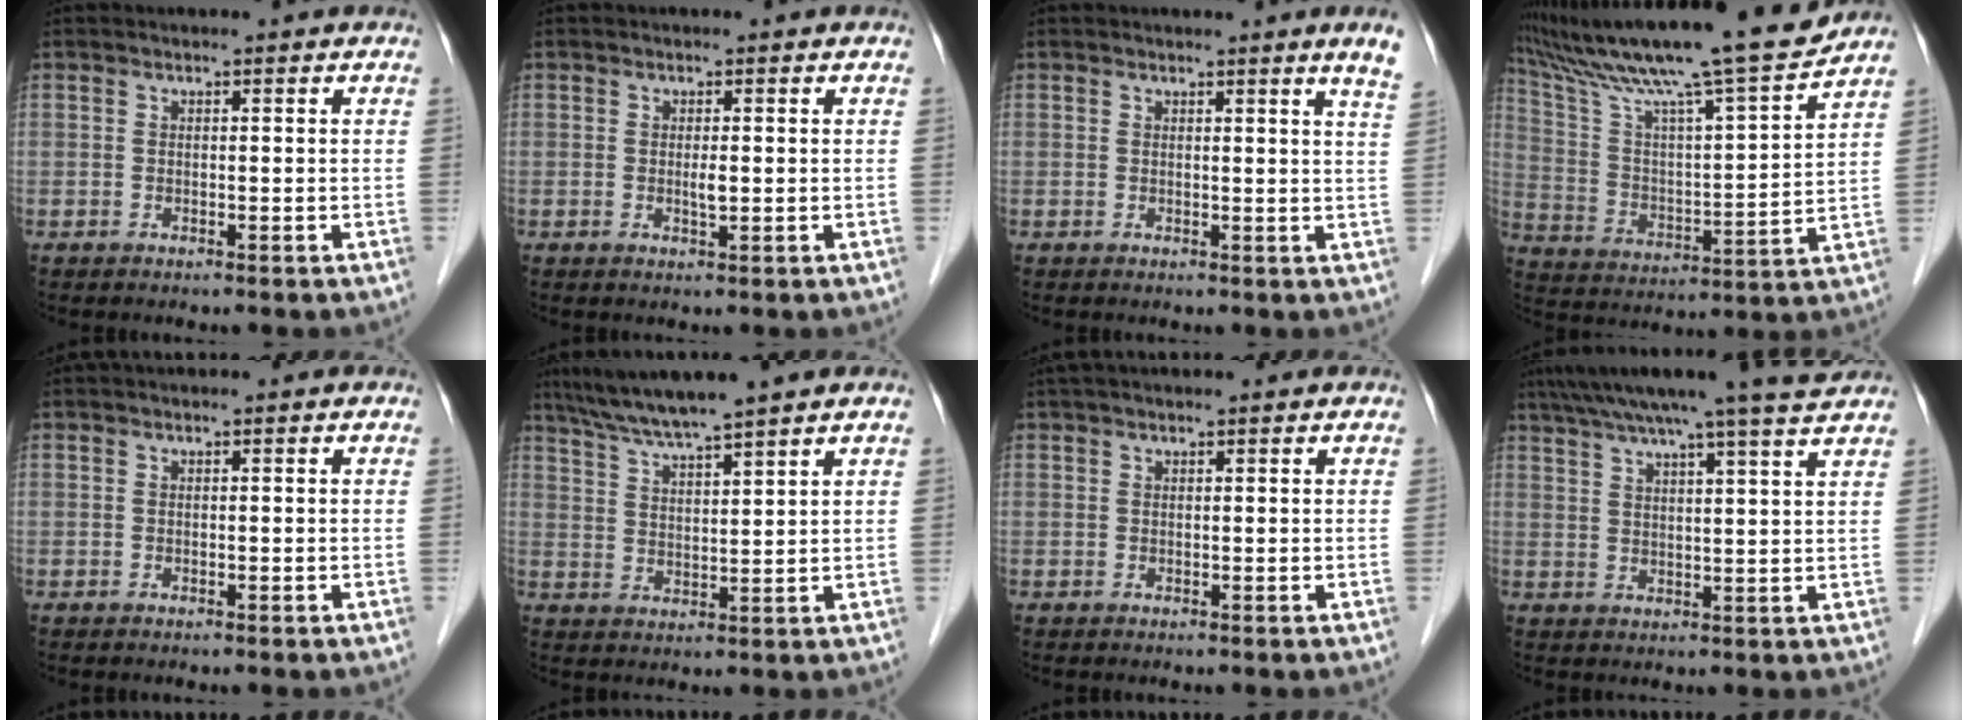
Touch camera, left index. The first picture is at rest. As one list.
[{"total": 1.3, "force": [-0.1, 0.3, 1.2], "torque": [-0.026, -0.002, 0.000]}, {"total": 3.5, "force": [2.9, -0.8, 1.7], "torque": [-0.023, -0.019, 0.020]}, {"total": 22.2, "force": [18.8, 0.0, 11.7], "torque": [-0.210, 0.002, 0.309]}, {"total": 0.0}, {"total": 8.1, "force": [6.9, -0.8, 4.2], "torque": [-0.078, 0.015, 0.126]}, {"total": 2.2, "force": [1.7, 0.2, 1.4], "torque": [-0.021, 0.031, 0.029]}, {"total": 13.8, "force": [11.8, -1.0, 7.0], "torque": [-0.119, 0.018, 0.160]}]